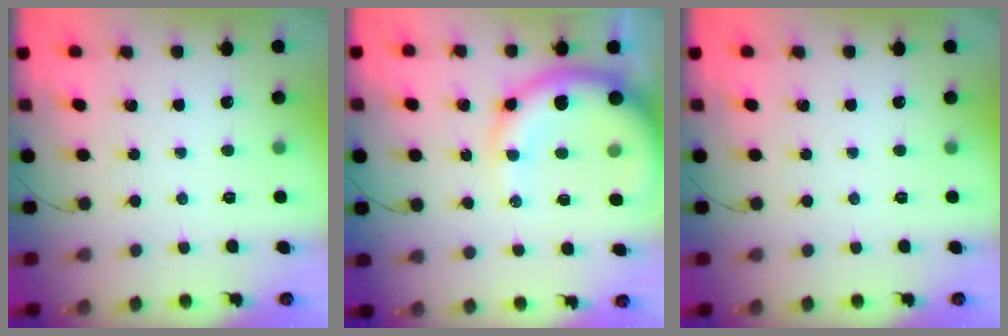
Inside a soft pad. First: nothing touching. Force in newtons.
{"total": 15.0, "press": 14.7, "slide": 3.2}
{"total": 0.0}